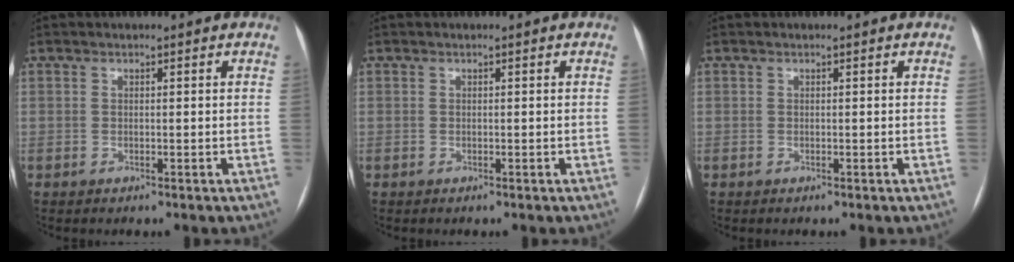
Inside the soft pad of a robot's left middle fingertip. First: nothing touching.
{"total": 0.0}
{"total": 0.0}